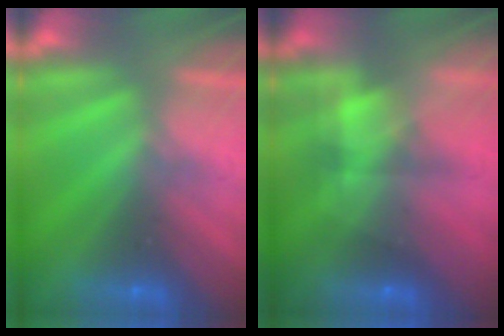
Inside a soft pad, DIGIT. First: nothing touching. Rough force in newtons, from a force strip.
{"total": 4.8}